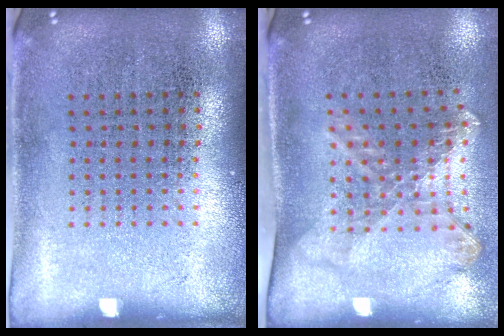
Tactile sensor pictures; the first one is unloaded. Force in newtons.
{"total": 1.9, "press": 1.4, "slide": 1.3}